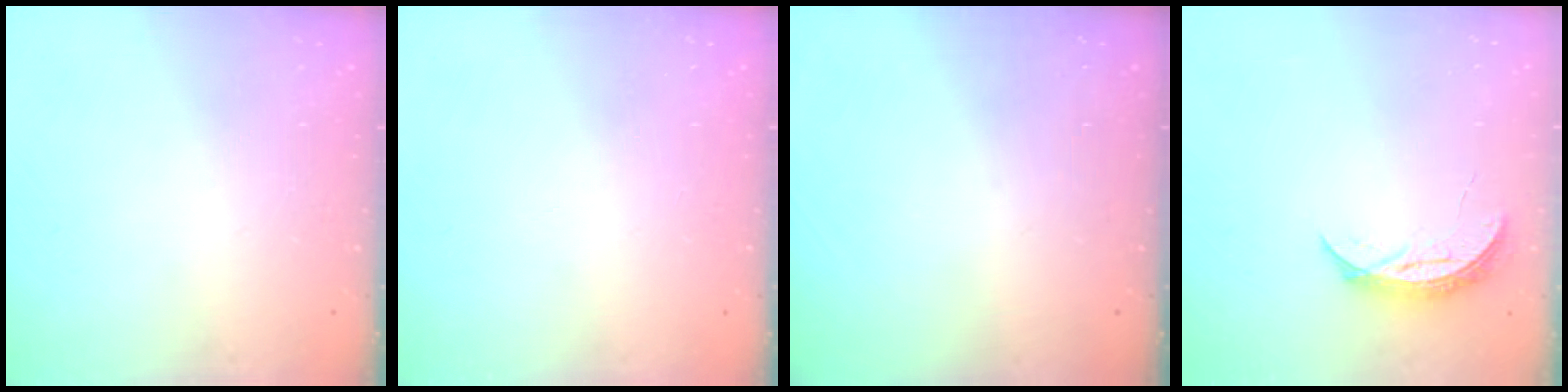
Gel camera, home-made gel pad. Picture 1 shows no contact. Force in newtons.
{"total": 0.0}
{"total": 0.0}
{"total": 5.6, "press": 5.6, "slide": 0.6}